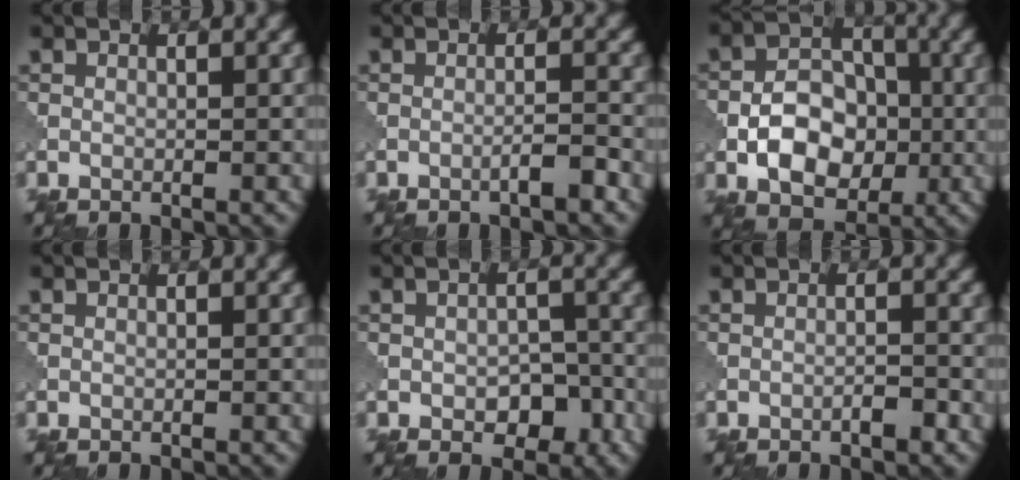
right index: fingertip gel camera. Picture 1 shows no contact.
{"total": 1.9, "force": [-1.1, 0.1, 1.5], "torque": [-0.021, 0.008, -0.022]}
{"total": 6.8, "force": [-1.8, 4.7, 4.6], "torque": [-0.068, 0.003, -0.029]}
{"total": 0.0}
{"total": 3.9, "force": [-1.4, 2.4, 2.8], "torque": [-0.037, -0.004, -0.017]}
{"total": 1.3, "force": [-0.8, 0.2, 0.9], "torque": [-0.015, 0.002, -0.016]}